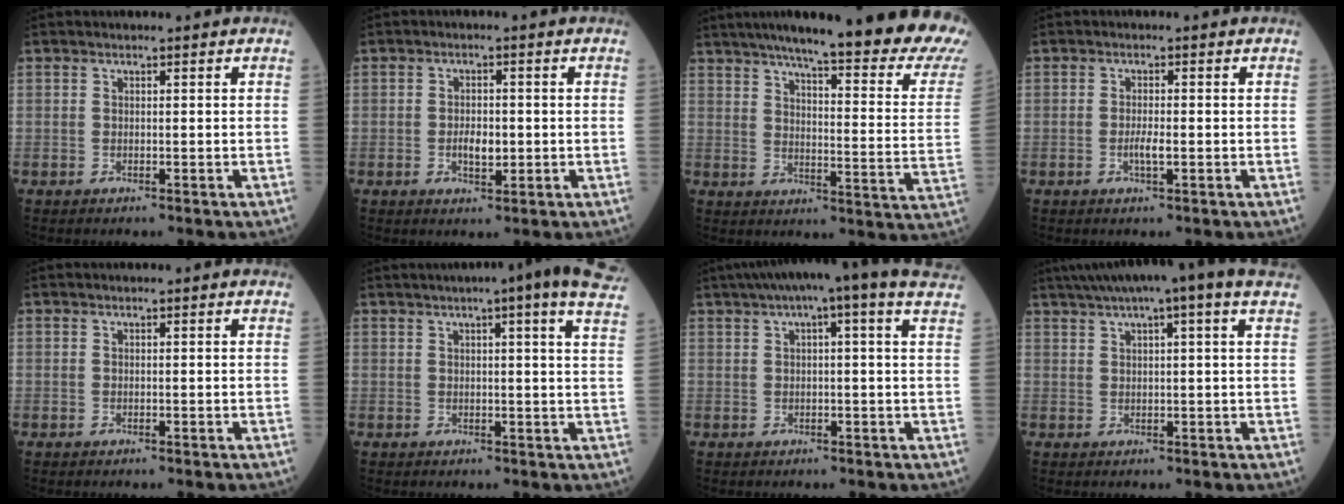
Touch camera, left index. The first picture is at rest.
{"total": 3.4, "force": [-0.5, 1.8, 2.9], "torque": [-0.053, 0.001, -0.002]}
{"total": 30.7, "force": [25.5, 2.3, 16.9], "torque": [-0.209, -0.067, 0.317]}
{"total": 2.2, "force": [-0.5, 0.6, 2.1], "torque": [-0.043, 0.000, -0.006]}
{"total": 0.7, "force": [0.6, 0.3, 0.2], "torque": [-0.007, 0.007, 0.008]}
{"total": 15.1, "force": [11.2, 0.4, 10.1], "torque": [-0.138, 0.012, 0.124]}
{"total": 14.8, "force": [11.2, 1.1, 9.5], "torque": [-0.158, 0.053, 0.143]}
{"total": 14.0, "force": [10.7, 0.9, 8.9], "torque": [-0.158, 0.051, 0.150]}